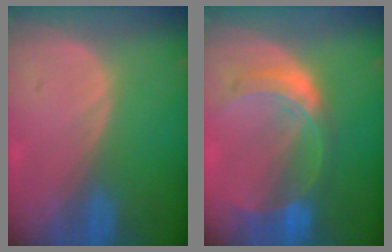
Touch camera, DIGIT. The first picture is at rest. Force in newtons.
{"total": 7.5, "press": 6.6, "slide": 3.7}